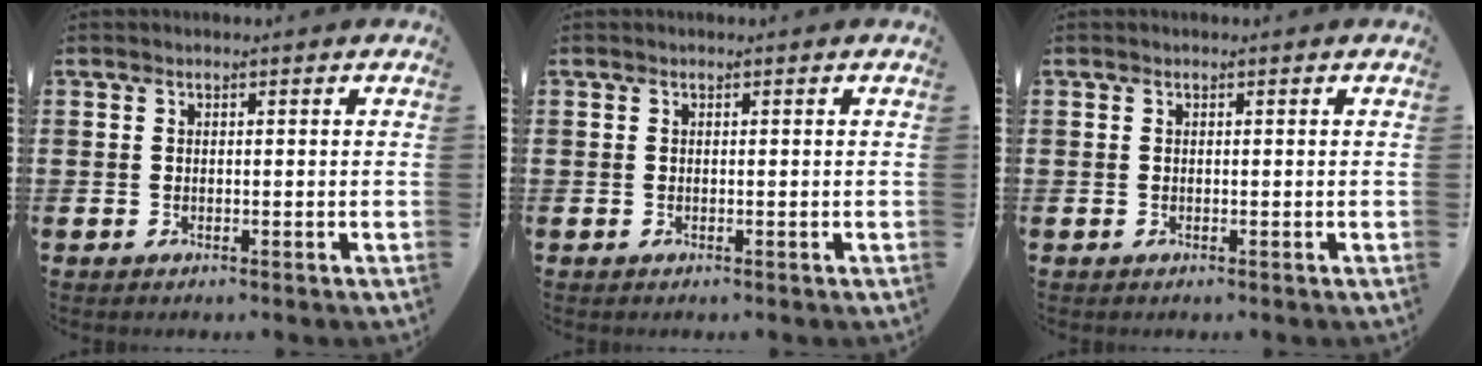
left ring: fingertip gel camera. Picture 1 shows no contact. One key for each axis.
{"total": 0.0}
{"total": 0.0}